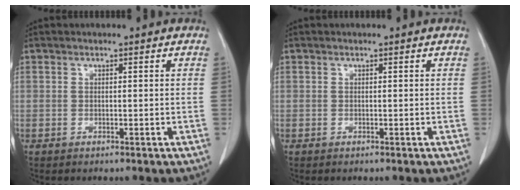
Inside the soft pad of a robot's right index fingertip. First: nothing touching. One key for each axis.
{"total": 0.0}